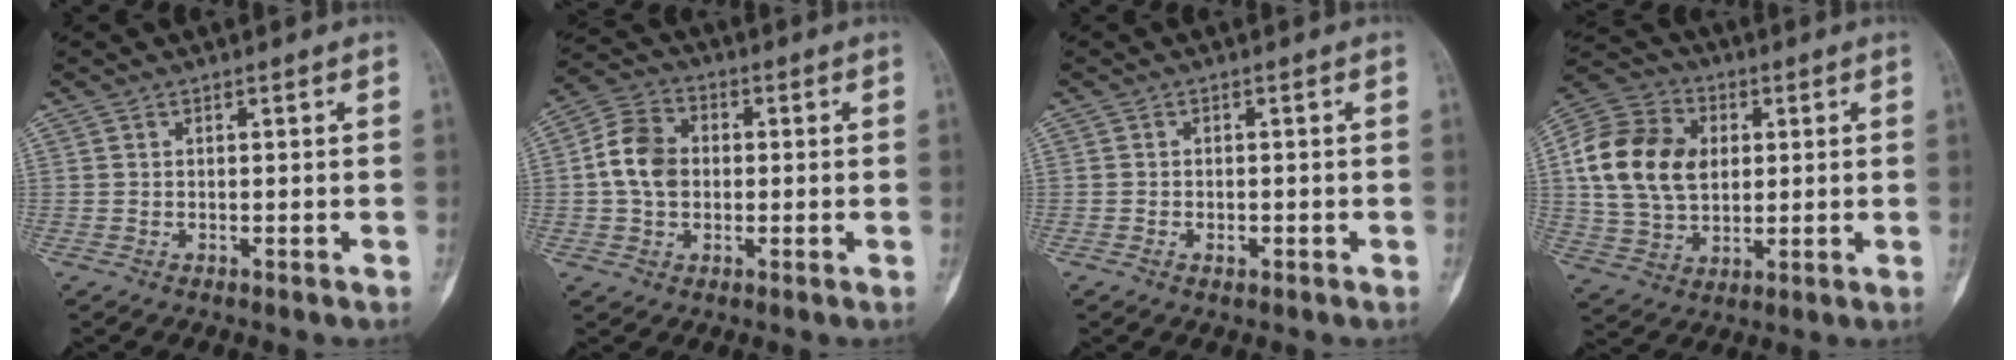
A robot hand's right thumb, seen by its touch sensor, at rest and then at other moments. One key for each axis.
{"total": 8.8, "fx": 0.1, "fy": 6.8, "fz": 5.5, "tx": -0.091, "ty": 0.020, "tz": -0.006}
{"total": 1.3, "fx": -0.6, "fy": 0.8, "fz": 0.8, "tx": -0.015, "ty": 0.007, "tz": -0.008}
{"total": 17.3, "fx": 2.9, "fy": 12.5, "fz": 11.6, "tx": -0.202, "ty": 0.008, "tz": 0.050}